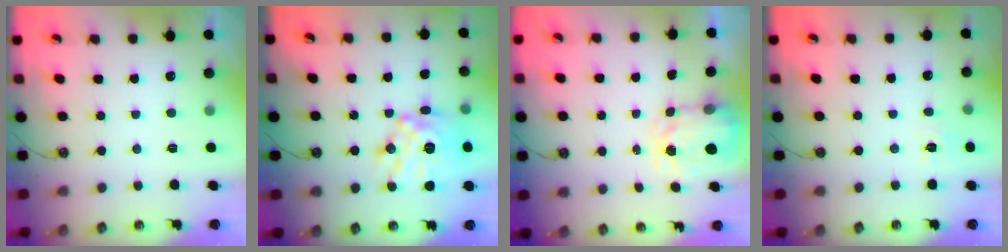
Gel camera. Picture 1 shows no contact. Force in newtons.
{"total": 16.4, "press": 16.3, "slide": 1.8}
{"total": 3.7, "press": 3.6, "slide": 0.5}
{"total": 5.8, "press": 5.7, "slide": 0.6}